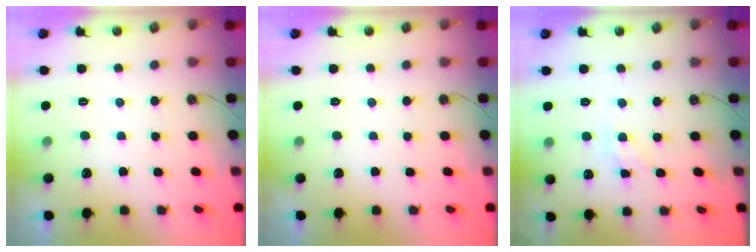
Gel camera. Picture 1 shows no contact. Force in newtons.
{"total": 0.0}
{"total": 3.9, "press": 3.9, "slide": 0.3}